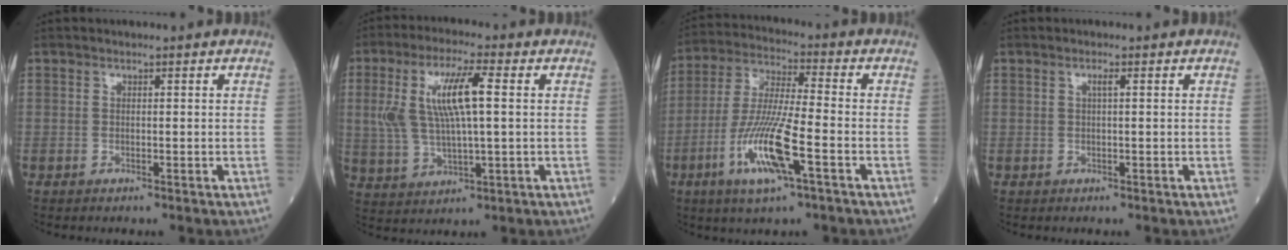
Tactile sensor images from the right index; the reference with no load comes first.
{"total": 10.9, "force": [2.0, 2.0, 10.5], "torque": [-0.230, 0.014, 0.042]}
{"total": 12.9, "force": [-4.9, 0.7, 11.9], "torque": [-0.245, -0.016, -0.093]}
{"total": 0.9, "force": [0.3, -0.1, 0.8], "torque": [-0.019, 0.001, 0.004]}